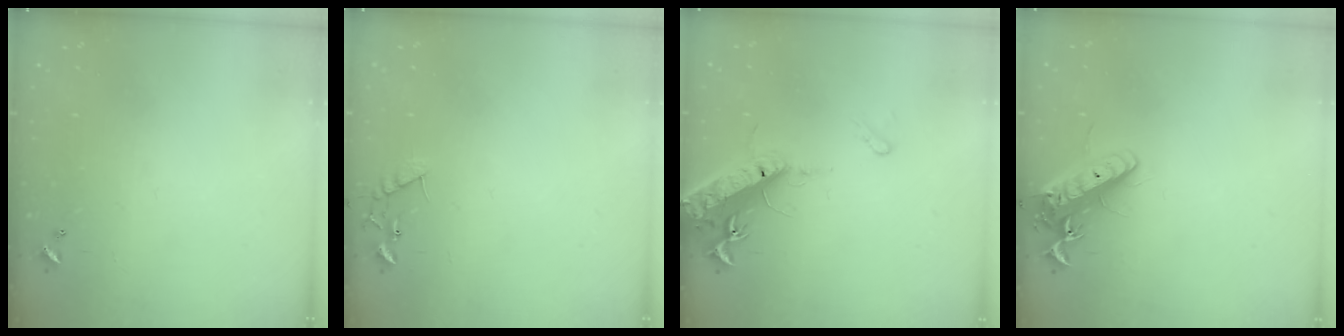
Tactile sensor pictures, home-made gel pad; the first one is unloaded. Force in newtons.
{"total": 8.8, "press": 8.8, "slide": 0.4}
{"total": 16.9, "press": 16.5, "slide": 3.9}
{"total": 15.0, "press": 14.7, "slide": 2.8}